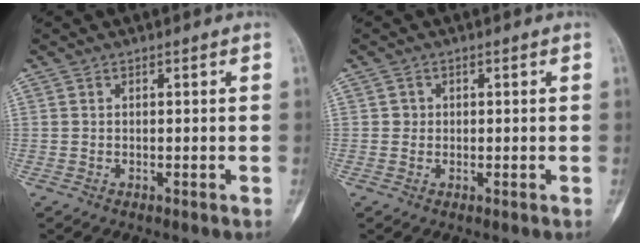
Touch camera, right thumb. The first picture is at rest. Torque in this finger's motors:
{"motor_torque": [0.08, -0.06, 0.03, 0.17, 0.03]}